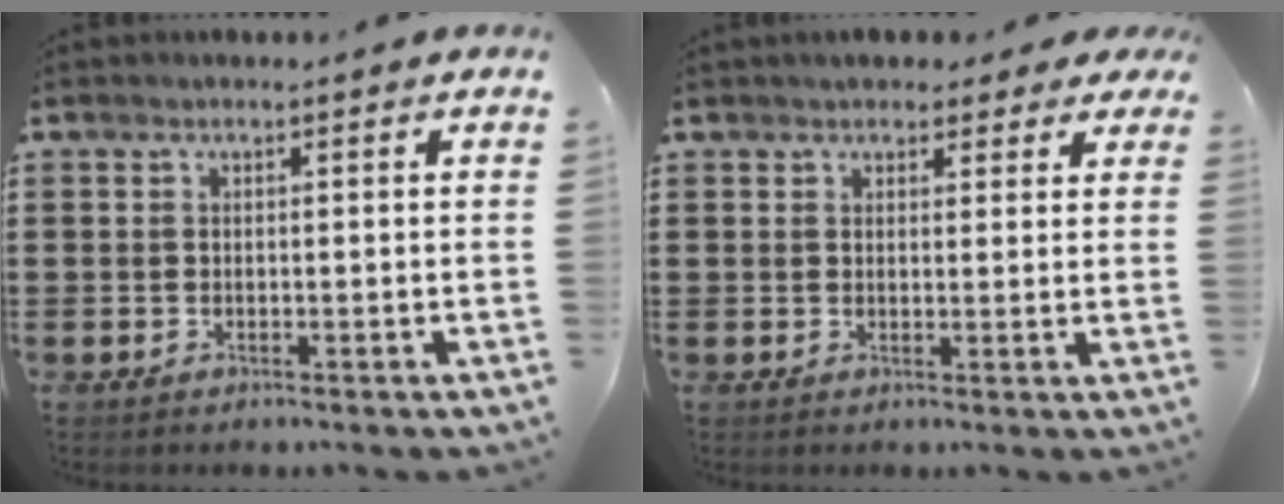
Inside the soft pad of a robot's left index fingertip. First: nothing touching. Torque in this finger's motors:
{"motor_torque": [2.14, 0.00, 0.15, -0.12]}